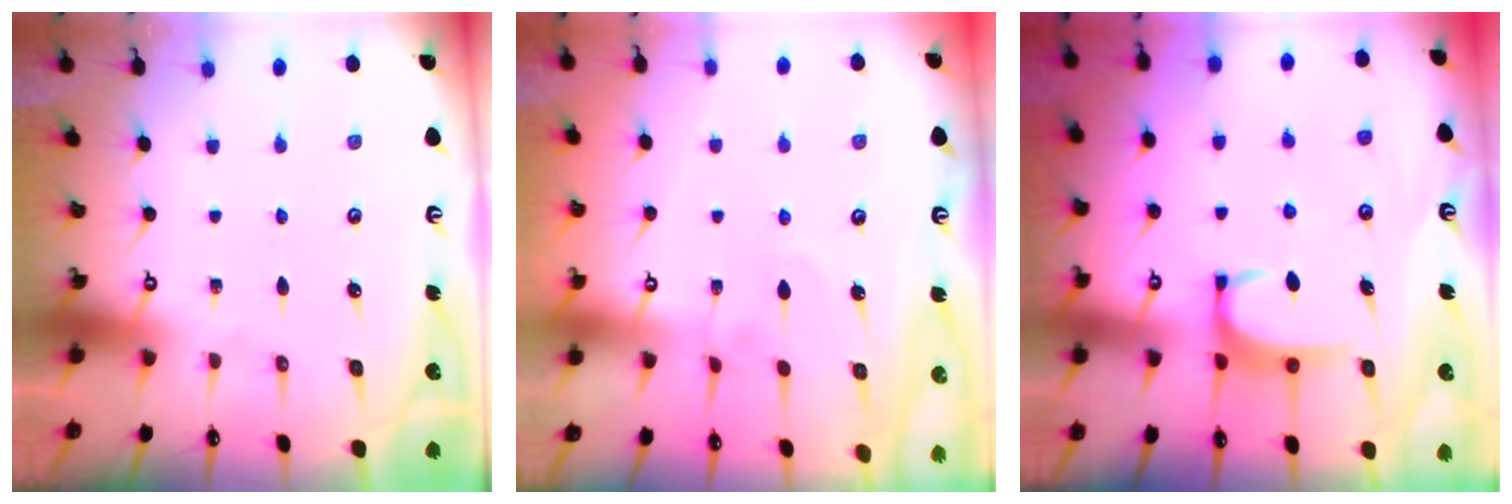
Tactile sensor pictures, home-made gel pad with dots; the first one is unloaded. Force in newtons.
{"total": 4.9, "press": 4.9, "slide": 0.0}
{"total": 2.8, "press": 2.8, "slide": 0.4}